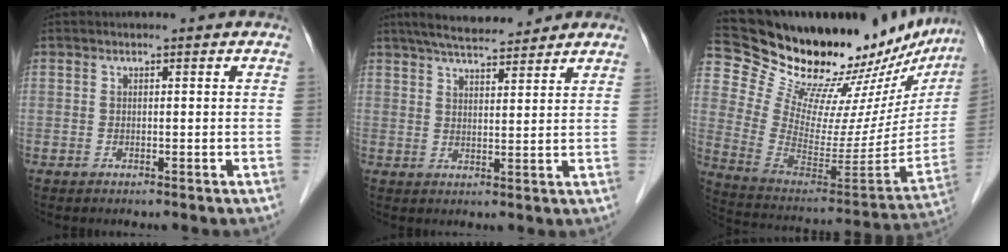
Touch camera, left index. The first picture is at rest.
{"total": 9.6, "force": [8.4, 1.3, 4.4], "torque": [-0.071, 0.021, 0.129]}
{"total": 28.5, "force": [25.4, 8.8, 9.6], "torque": [-0.156, -0.072, 0.359]}